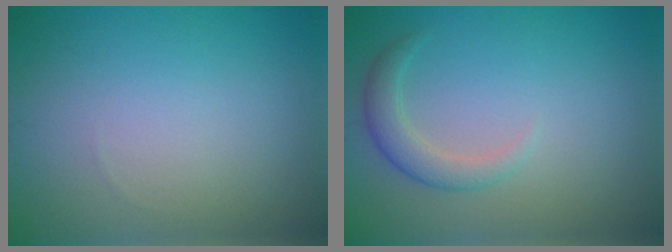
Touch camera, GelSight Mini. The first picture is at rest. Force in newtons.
{"total": 2.2, "press": 2.2, "slide": 0.1}